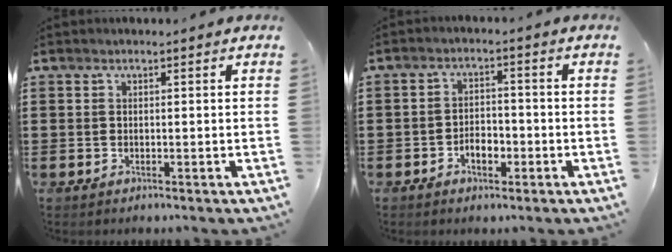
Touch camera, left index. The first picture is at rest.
{"total": 3.6, "force": [-1.7, 2.0, 2.5], "torque": [-0.039, 0.002, -0.034]}